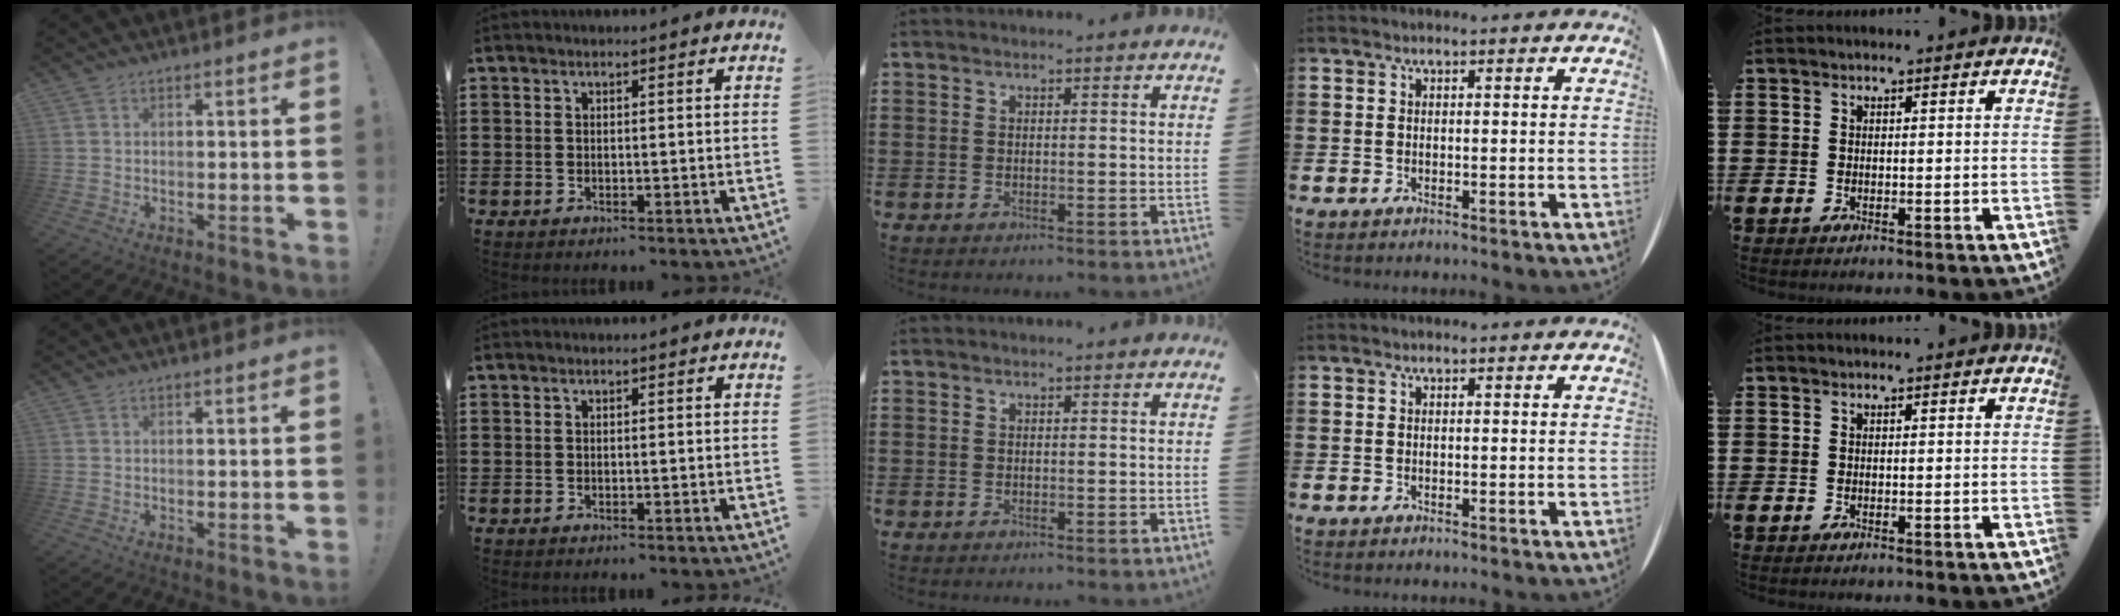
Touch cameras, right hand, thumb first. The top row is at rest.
{}